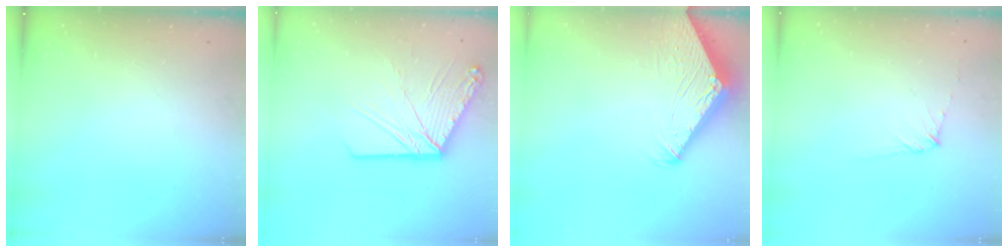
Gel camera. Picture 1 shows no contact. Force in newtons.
{"total": 14.4, "press": 14.3, "slide": 2.1}
{"total": 4.7, "press": 4.7, "slide": 0.1}
{"total": 5.1, "press": 5.1, "slide": 0.8}